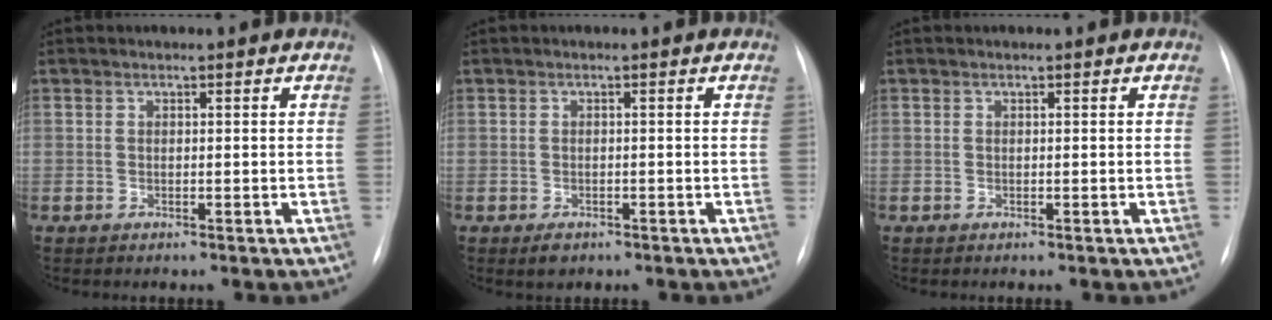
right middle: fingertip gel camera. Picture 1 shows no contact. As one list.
[{"total": 1.7, "force": [-1.1, 1.0, 0.8], "torque": [-0.016, -0.001, -0.009]}, {"total": 0.0}]